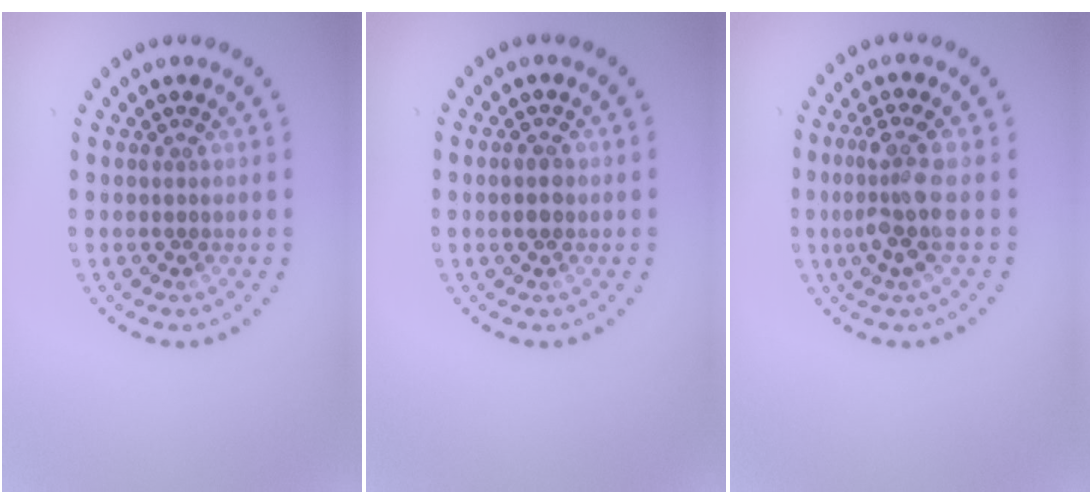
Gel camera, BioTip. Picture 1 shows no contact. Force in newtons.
{"total": 1.3, "press": 1.3, "slide": 0.1}
{"total": 3.7, "press": 3.2, "slide": 1.8}